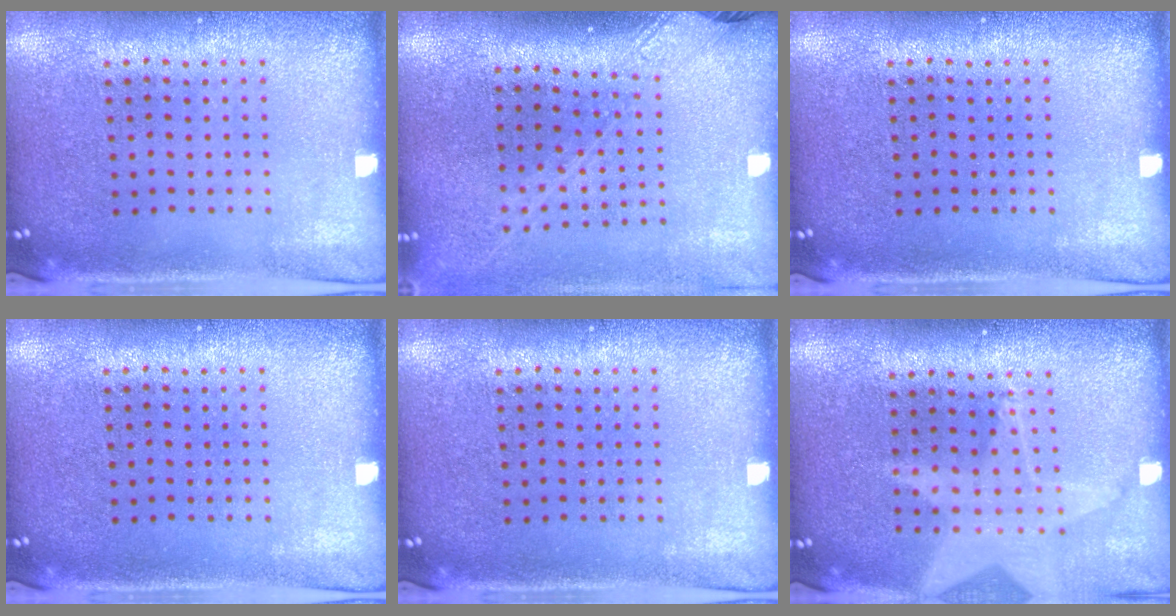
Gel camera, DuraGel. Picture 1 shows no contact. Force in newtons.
{"total": 2.1, "press": 1.6, "slide": 1.4}
{"total": 0.0}
{"total": 0.0}
{"total": 0.0}
{"total": 1.8, "press": 1.5, "slide": 1.0}